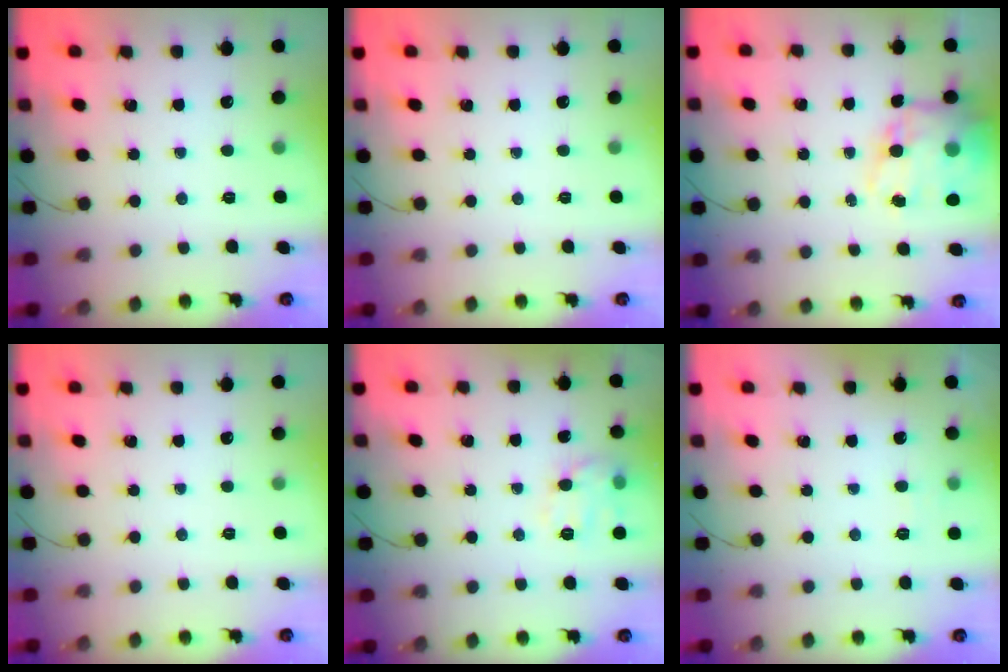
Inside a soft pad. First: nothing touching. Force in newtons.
{"total": 0.0}
{"total": 17.1, "press": 16.7, "slide": 3.6}
{"total": 0.0}
{"total": 10.8, "press": 10.8, "slide": 0.4}
{"total": 2.6, "press": 2.1, "slide": 1.5}